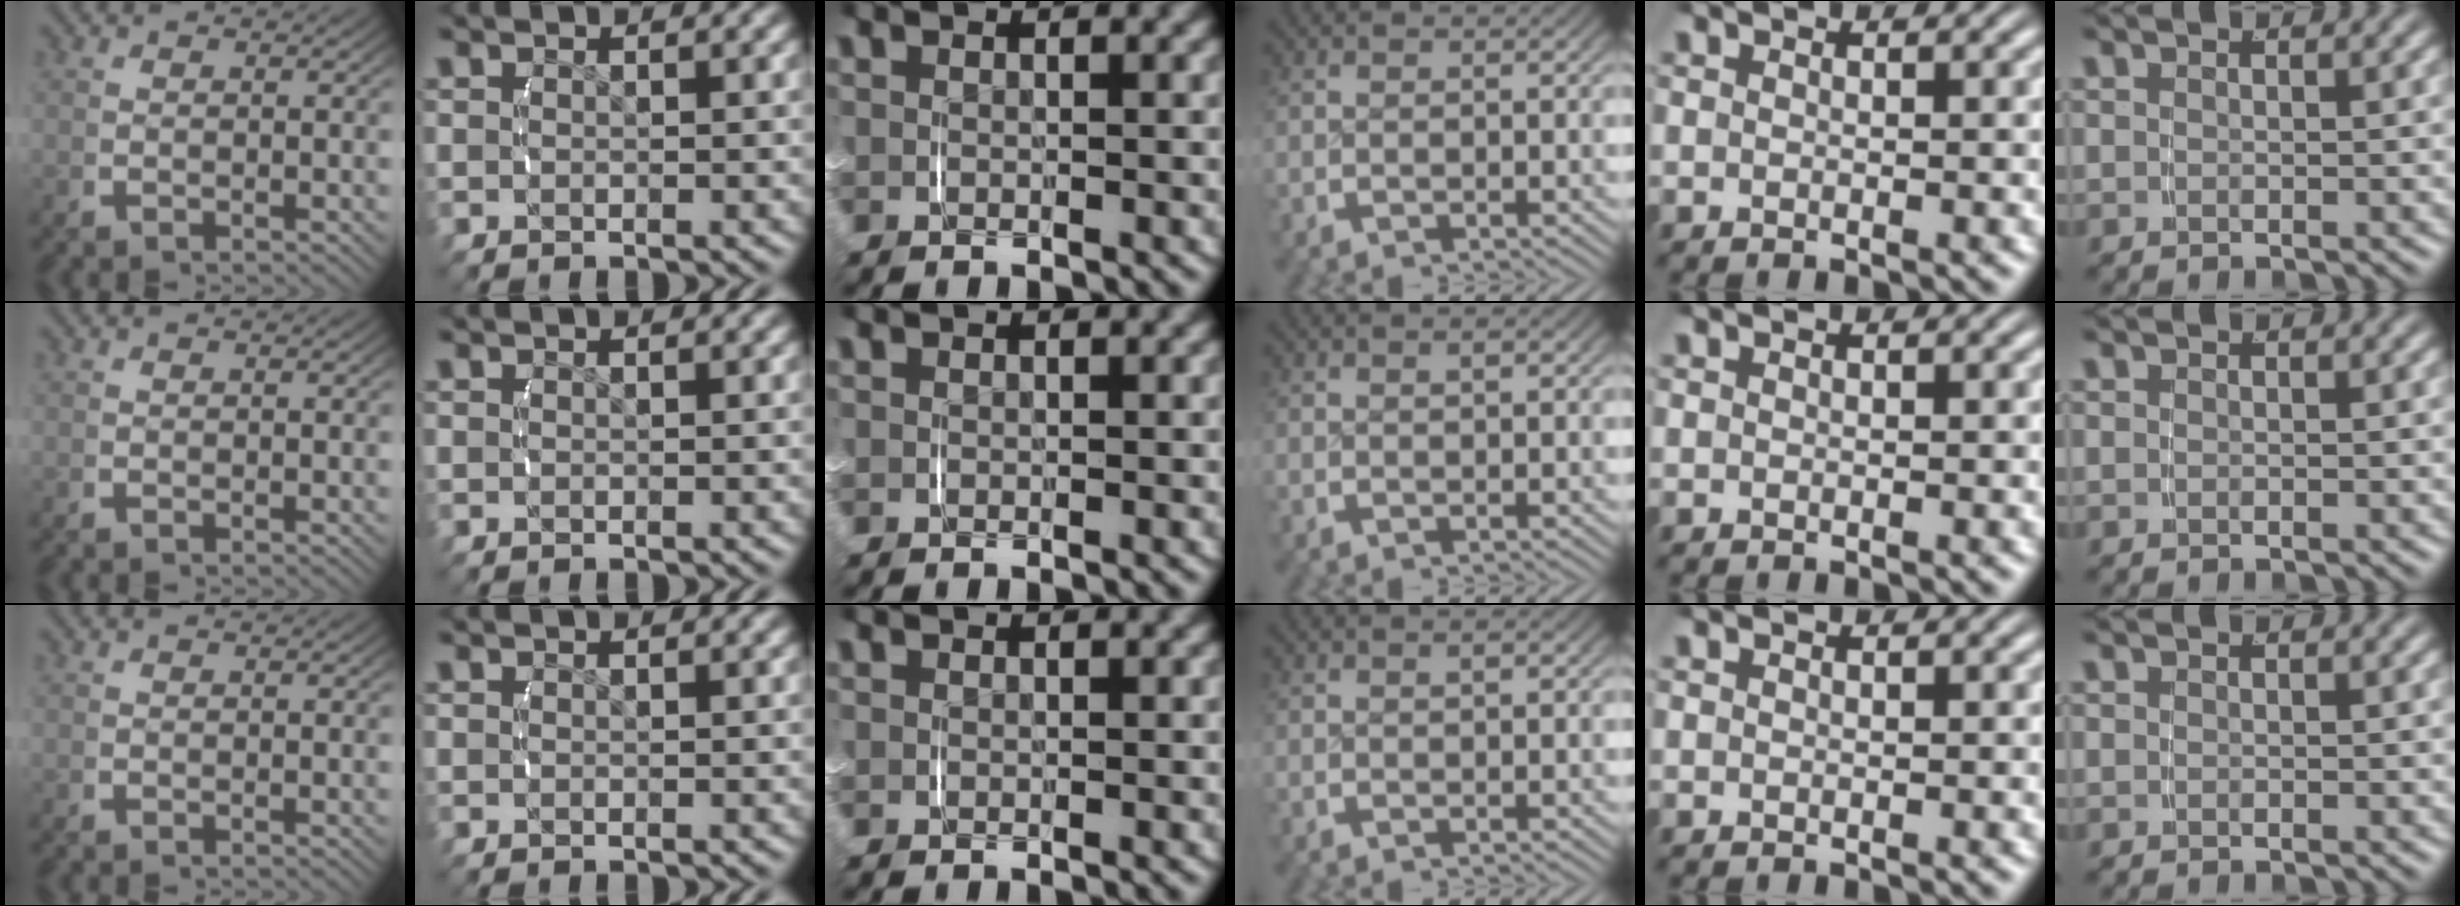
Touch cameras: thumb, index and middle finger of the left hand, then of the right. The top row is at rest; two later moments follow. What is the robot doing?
{"motion": "lift_and_place", "object": "small bumper sticker"}